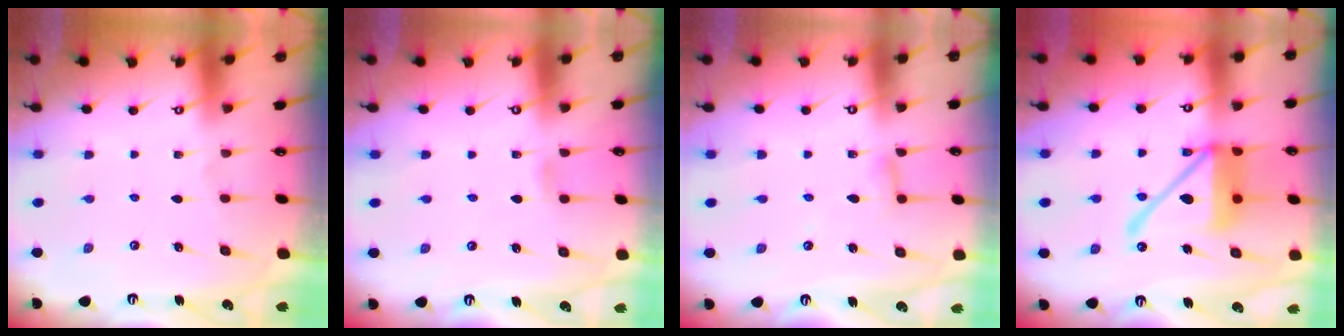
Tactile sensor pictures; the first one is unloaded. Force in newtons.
{"total": 3.5, "press": 3.5, "slide": 0.4}
{"total": 3.0, "press": 3.0, "slide": 0.3}
{"total": 17.5, "press": 17.4, "slide": 2.1}